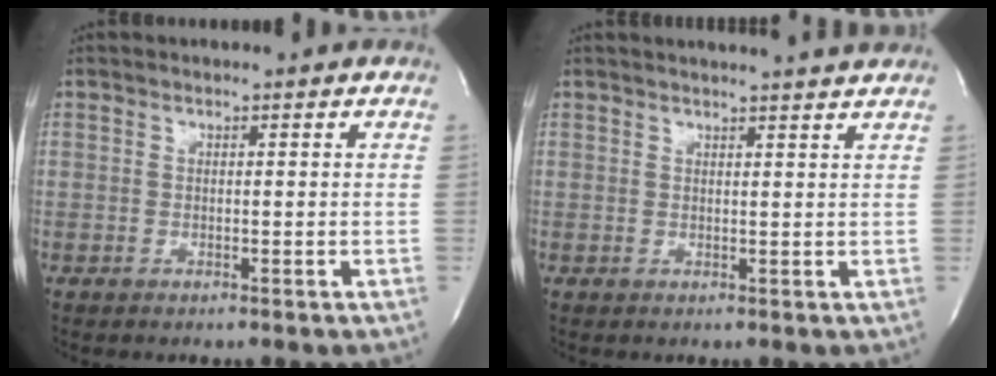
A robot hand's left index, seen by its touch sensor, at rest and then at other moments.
{"total": 7.0, "force": [6.6, -0.6, 2.3], "torque": [-0.032, 0.008, 0.068]}